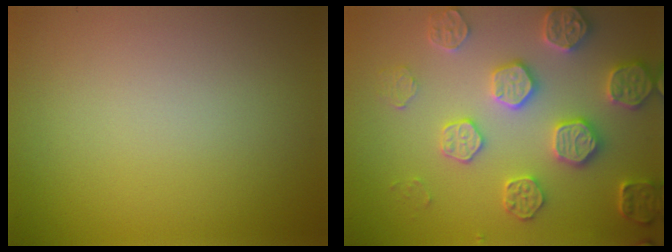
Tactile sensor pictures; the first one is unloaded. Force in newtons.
{"total": 5.3, "press": 5.0, "slide": 1.8}